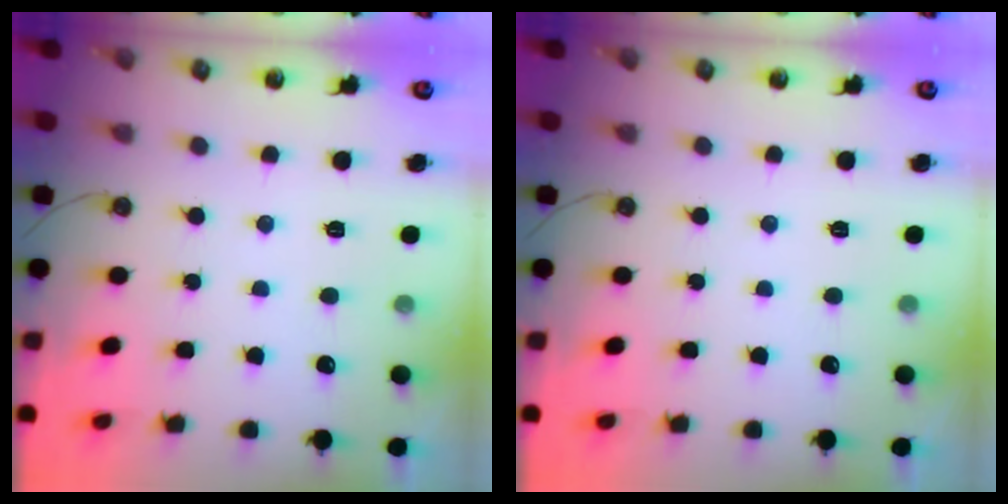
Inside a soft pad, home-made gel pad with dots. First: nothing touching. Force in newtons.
{"total": 0.0}